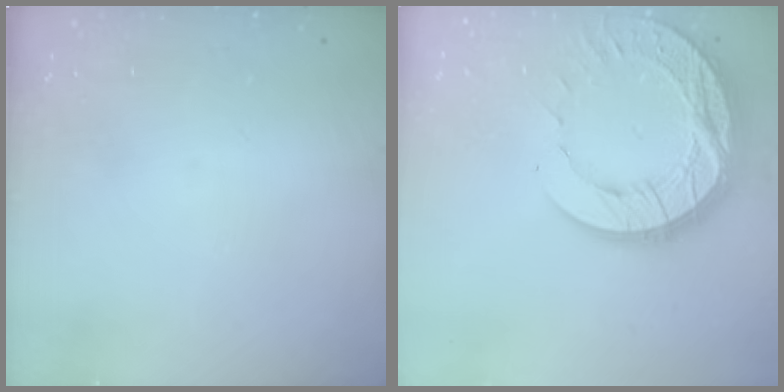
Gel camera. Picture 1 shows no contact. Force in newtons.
{"total": 19.4, "press": 19.4, "slide": 1.8}